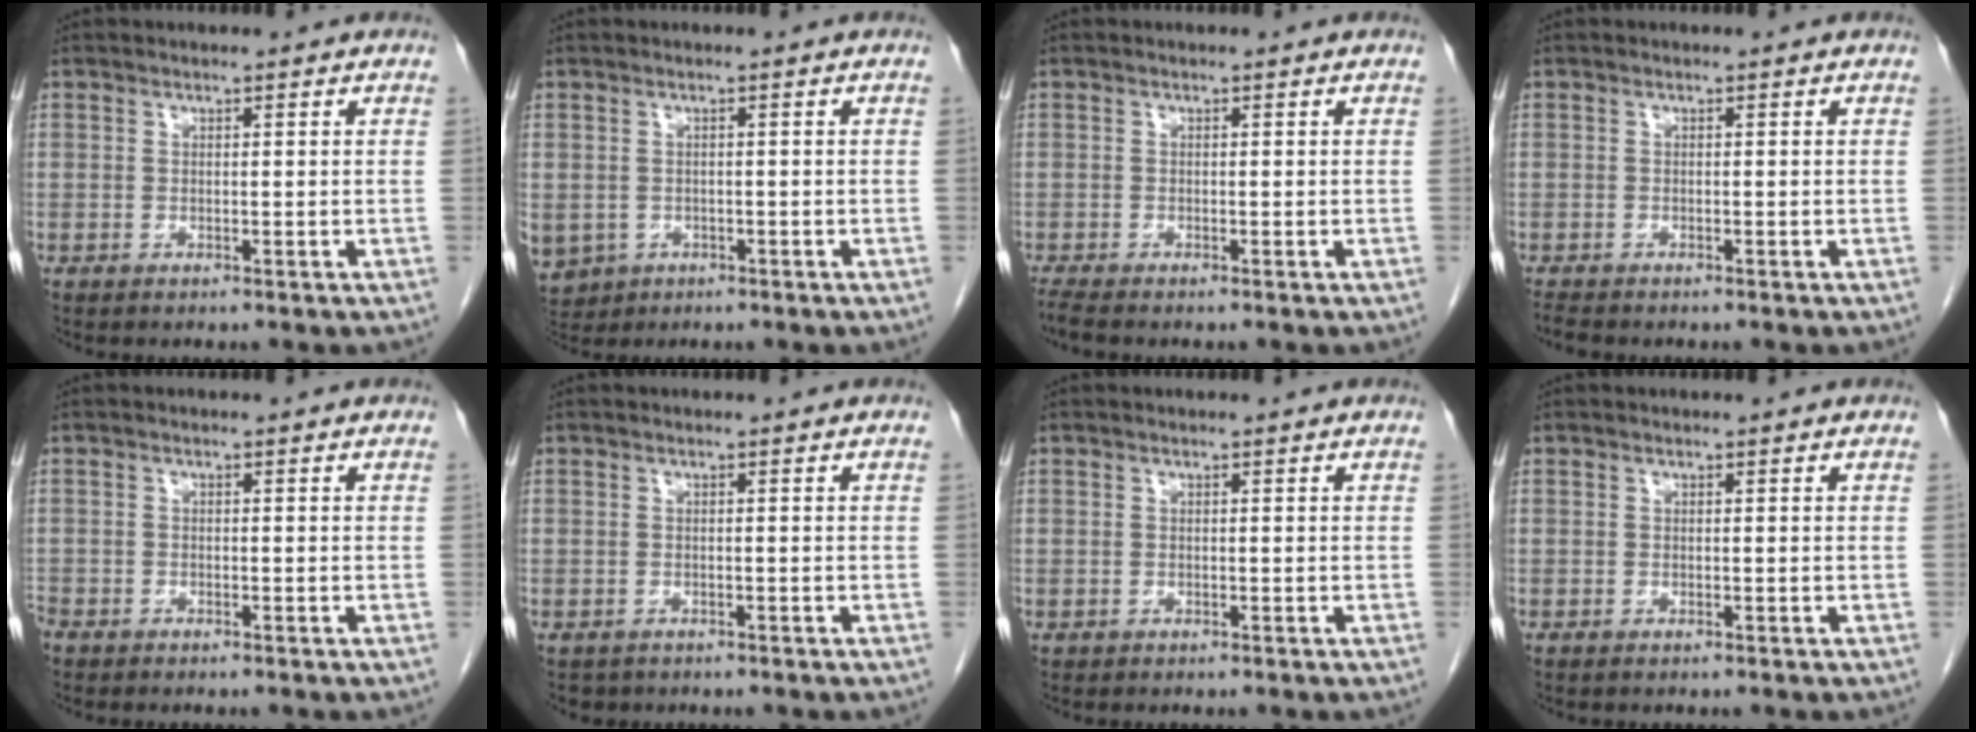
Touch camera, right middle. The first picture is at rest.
{"total": 9.7, "force": [-3.5, 8.3, 3.5], "torque": [-0.111, -0.006, -0.043]}
{"total": 1.4, "force": [-1.3, -0.2, 0.5], "torque": [-0.018, -0.007, -0.027]}
{"total": 1.1, "force": [-1.1, 0.1, 0.3], "torque": [-0.013, -0.005, -0.020]}
{"total": 1.7, "force": [-1.5, 0.7, 0.5], "torque": [-0.015, -0.003, -0.028]}
{"total": 1.5, "force": [-1.1, 0.9, 0.1], "torque": [-0.013, -0.001, -0.015]}
{"total": 0.0}
{"total": 0.0}